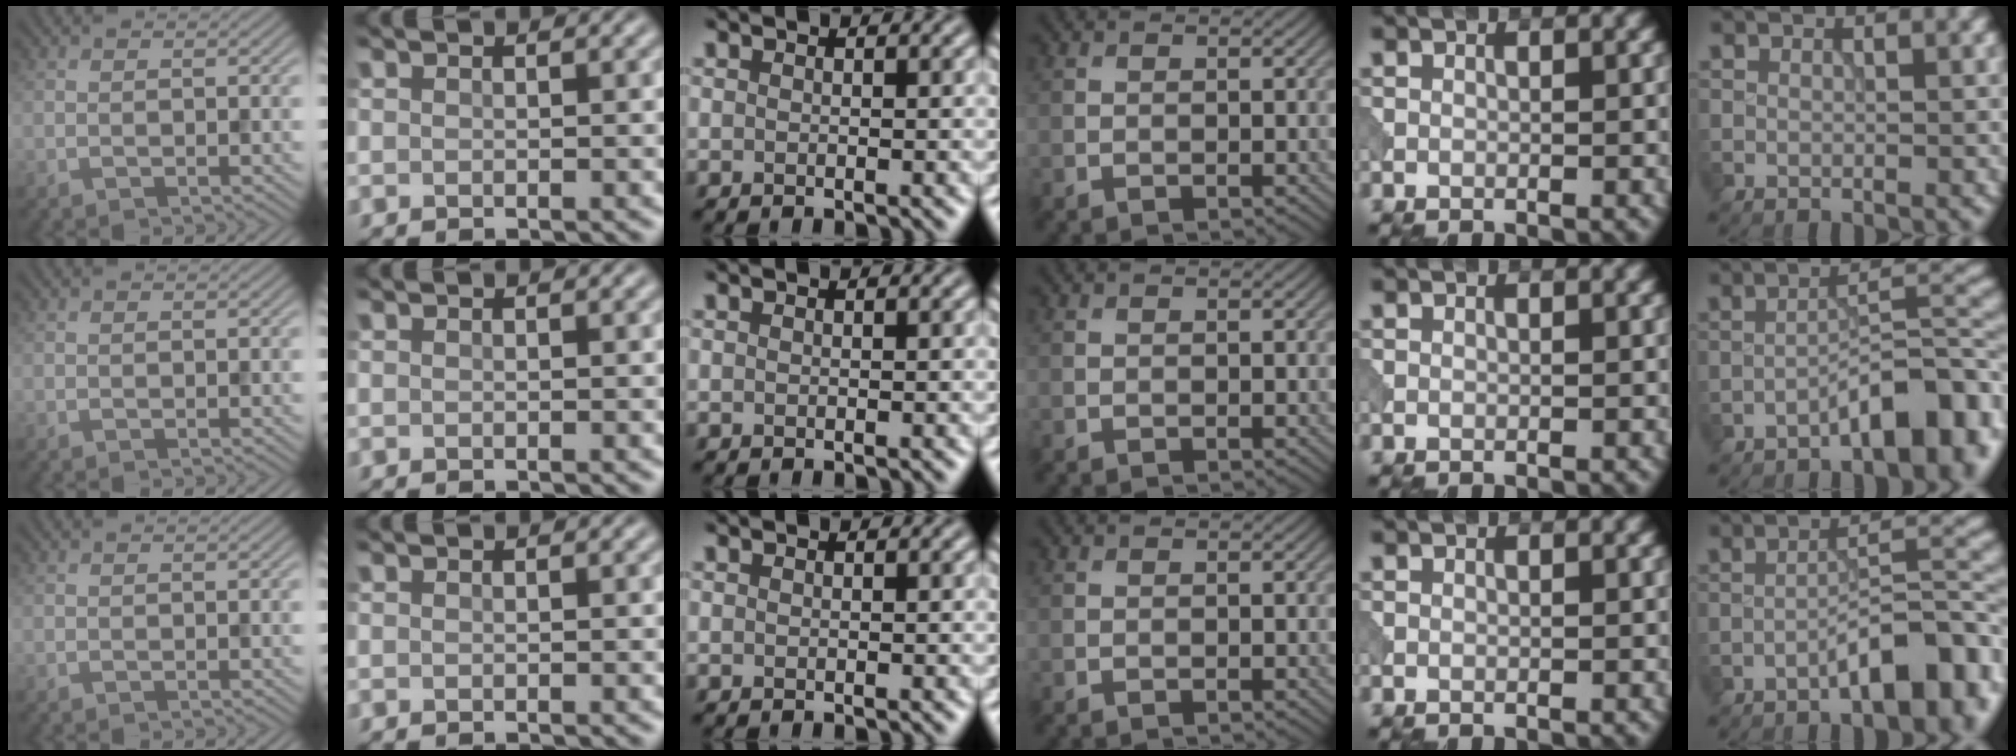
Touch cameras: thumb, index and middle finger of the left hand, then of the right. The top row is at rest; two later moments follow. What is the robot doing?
{"motion": "pour", "object": "beaker"}